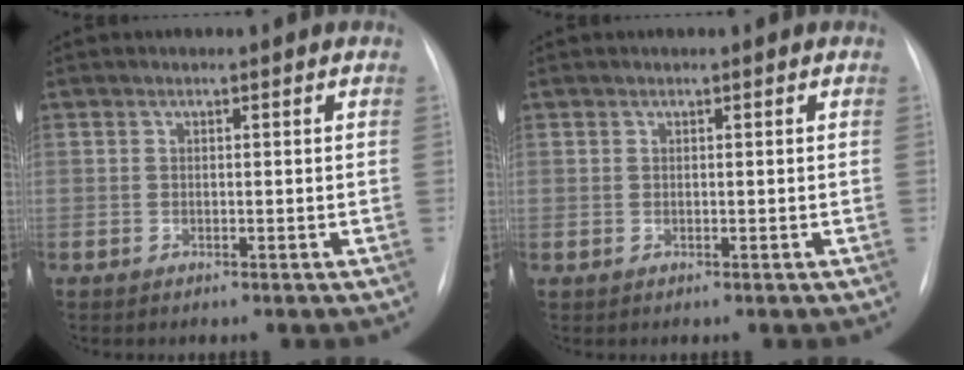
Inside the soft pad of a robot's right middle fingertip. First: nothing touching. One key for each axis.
{"total": 0.0}